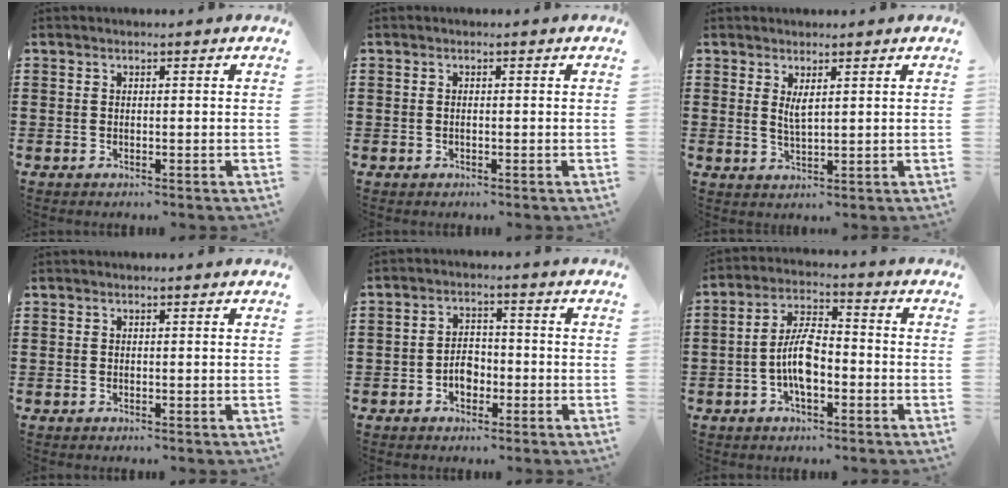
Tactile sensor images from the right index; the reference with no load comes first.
{"total": 0.0}
{"total": 2.5, "force": [1.3, 0.6, 2.1], "torque": [-0.043, 0.002, 0.021]}
{"total": 0.0}
{"total": 3.7, "force": [-1.4, 2.6, 2.2], "torque": [-0.037, 0.002, -0.028]}
{"total": 7.5, "force": [-2.0, 3.2, 6.6], "torque": [-0.146, 0.001, -0.044]}